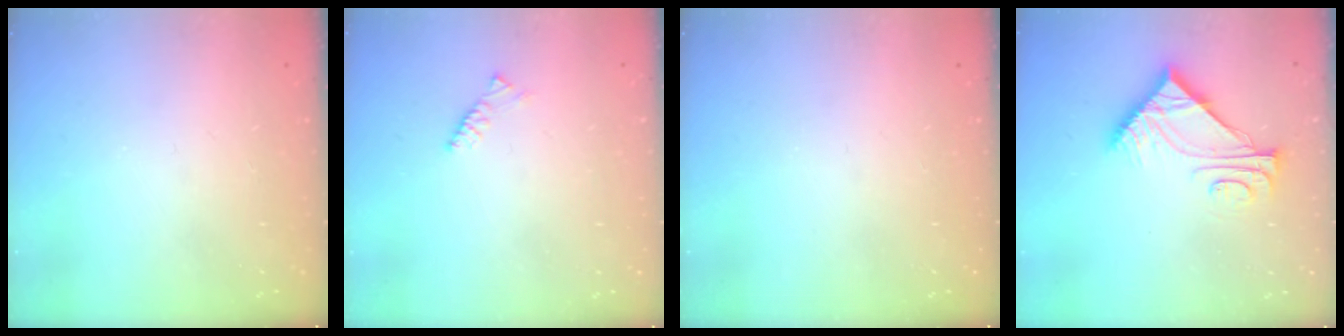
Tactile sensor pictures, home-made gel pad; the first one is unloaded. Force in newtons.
{"total": 2.4, "press": 2.3, "slide": 0.6}
{"total": 0.0}
{"total": 9.8, "press": 9.8, "slide": 0.4}